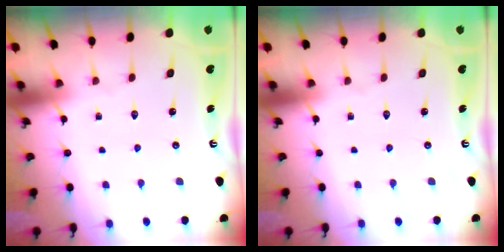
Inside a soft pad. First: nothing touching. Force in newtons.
{"total": 0.0}